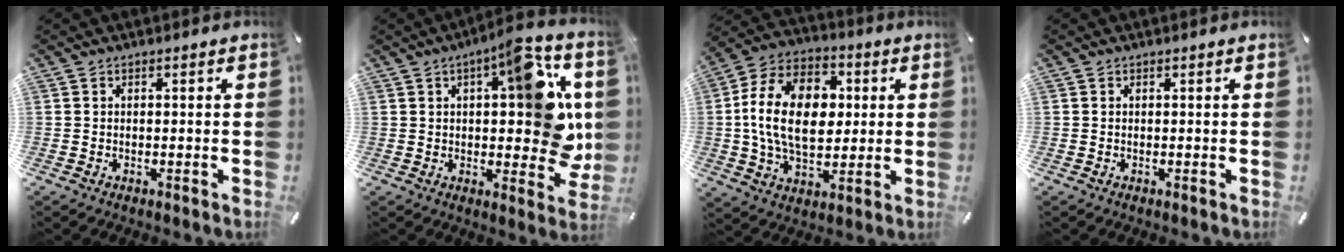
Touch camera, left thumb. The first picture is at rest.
{"total": 18.8, "force": [3.5, 7.9, 16.6], "torque": [-0.193, -0.017, 0.055]}
{"total": 18.3, "force": [0.9, 12.5, 13.4], "torque": [-0.267, 0.012, 0.011]}
{"total": 0.0}